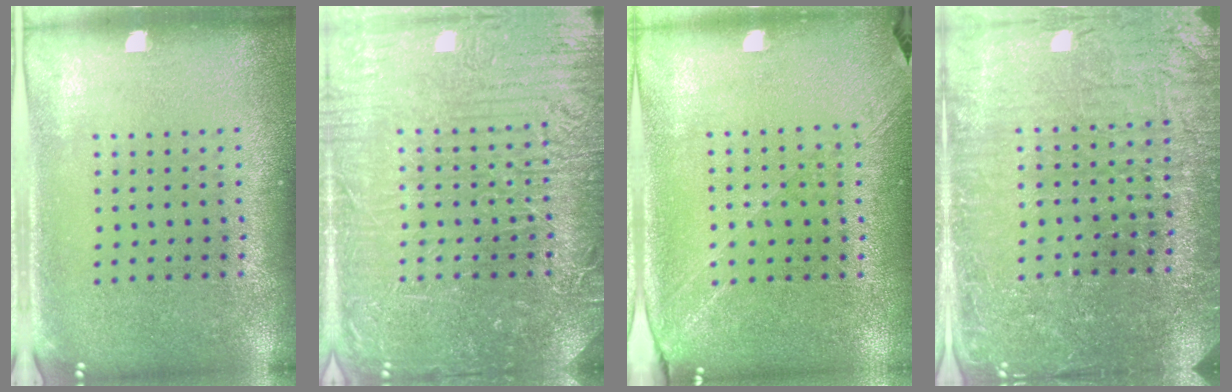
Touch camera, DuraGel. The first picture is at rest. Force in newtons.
{"total": 7.6, "press": 7.6, "slide": 0.9}
{"total": 1.3, "press": 1.2, "slide": 0.4}
{"total": 4.5, "press": 4.3, "slide": 1.4}